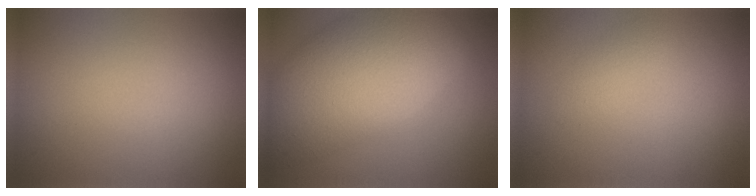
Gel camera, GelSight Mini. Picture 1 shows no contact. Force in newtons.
{"total": 11.4, "press": 11.4, "slide": 0.8}
{"total": 1.1, "press": 1.1, "slide": 0.1}